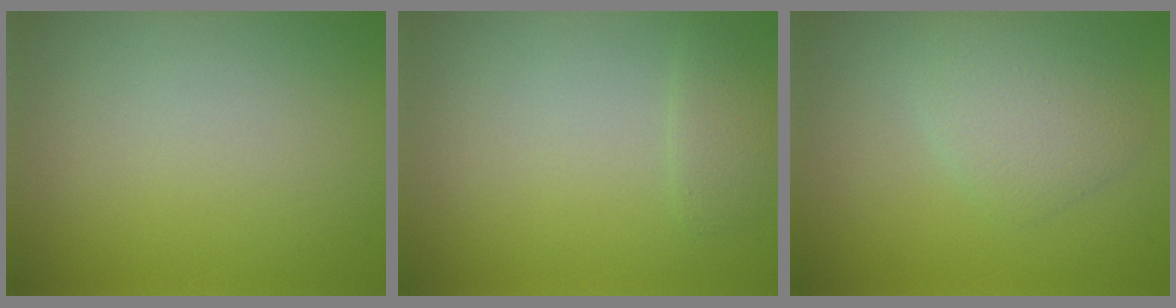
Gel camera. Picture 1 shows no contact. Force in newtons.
{"total": 1.1, "press": 1.1, "slide": 0.0}
{"total": 2.8, "press": 2.8, "slide": 0.1}